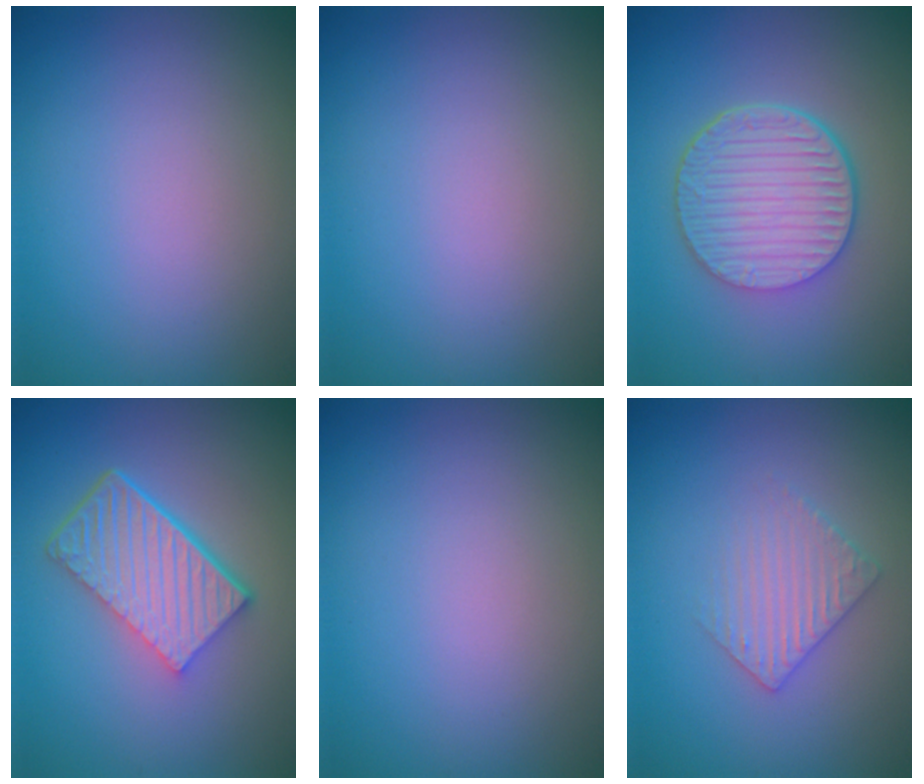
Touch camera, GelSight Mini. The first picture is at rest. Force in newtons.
{"total": 0.0}
{"total": 6.5, "press": 4.8, "slide": 4.5}
{"total": 6.2, "press": 4.2, "slide": 4.6}
{"total": 0.0}
{"total": 2.5, "press": 2.4, "slide": 0.5}